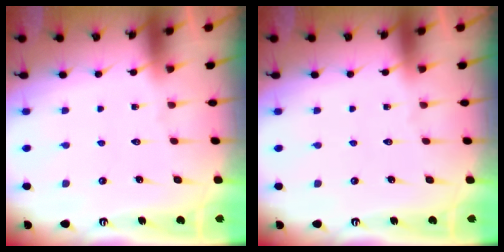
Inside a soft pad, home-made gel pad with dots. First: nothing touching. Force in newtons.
{"total": 0.0}